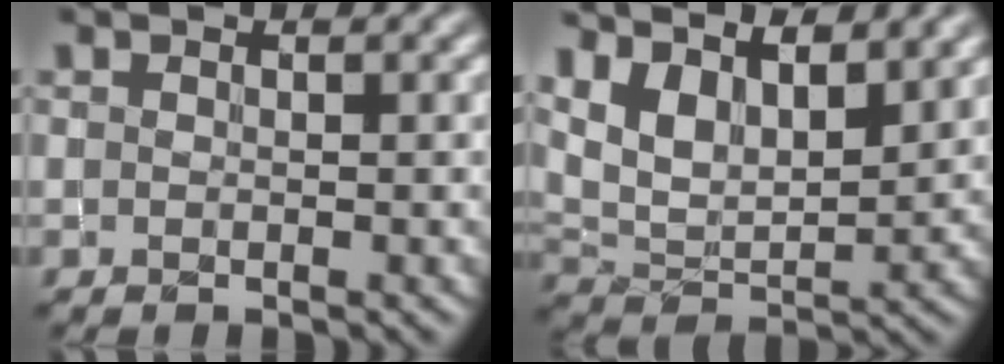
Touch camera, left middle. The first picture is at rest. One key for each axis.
{"total": 7.5, "fx": 4.8, "fy": 3.2, "fz": 4.8, "tx": -0.098, "ty": 0.008, "tz": 0.084}